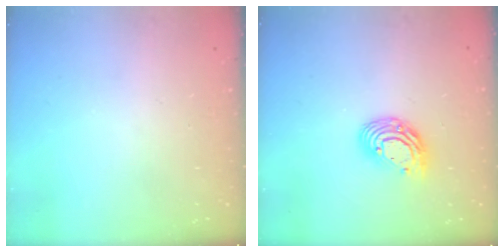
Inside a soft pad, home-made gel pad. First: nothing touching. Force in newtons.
{"total": 10.3, "press": 10.3, "slide": 1.1}